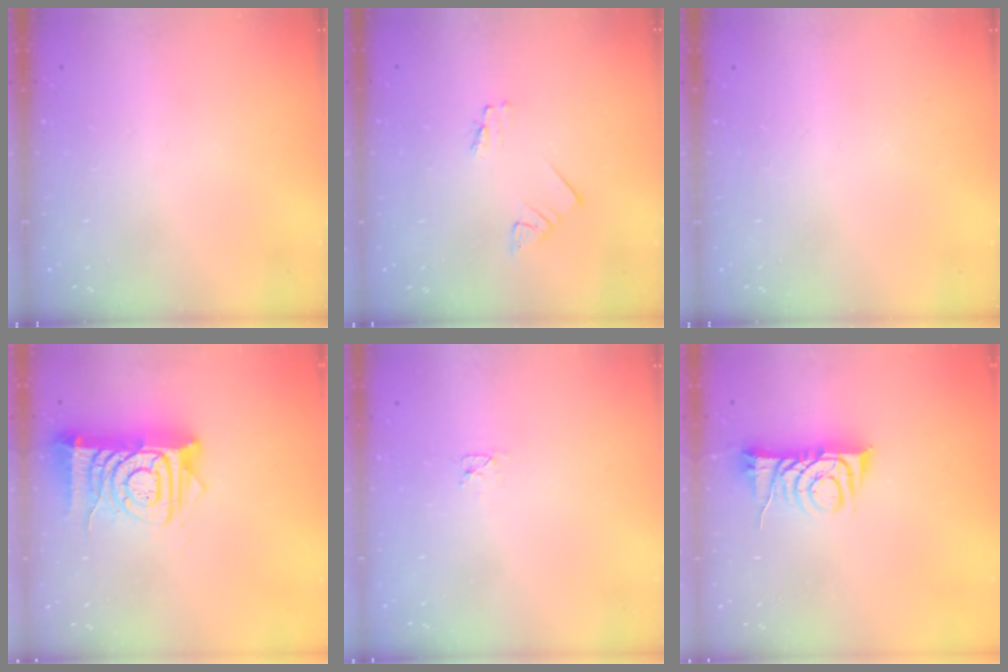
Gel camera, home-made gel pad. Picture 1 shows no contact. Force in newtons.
{"total": 1.2, "press": 1.2, "slide": 0.1}
{"total": 0.0}
{"total": 14.5, "press": 14.4, "slide": 1.6}
{"total": 2.6, "press": 2.6, "slide": 0.3}
{"total": 8.3, "press": 8.3, "slide": 0.6}